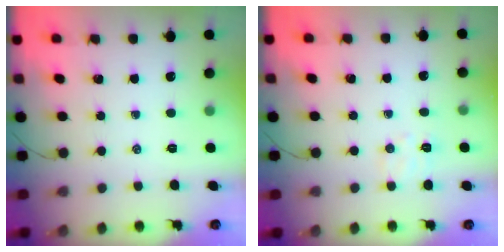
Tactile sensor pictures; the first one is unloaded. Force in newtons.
{"total": 5.5, "press": 5.4, "slide": 1.3}